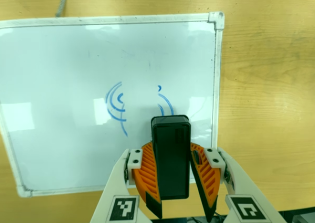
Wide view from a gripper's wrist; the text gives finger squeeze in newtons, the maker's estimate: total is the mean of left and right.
{"total": 8.7, "left": 9.3, "right": 8.0}